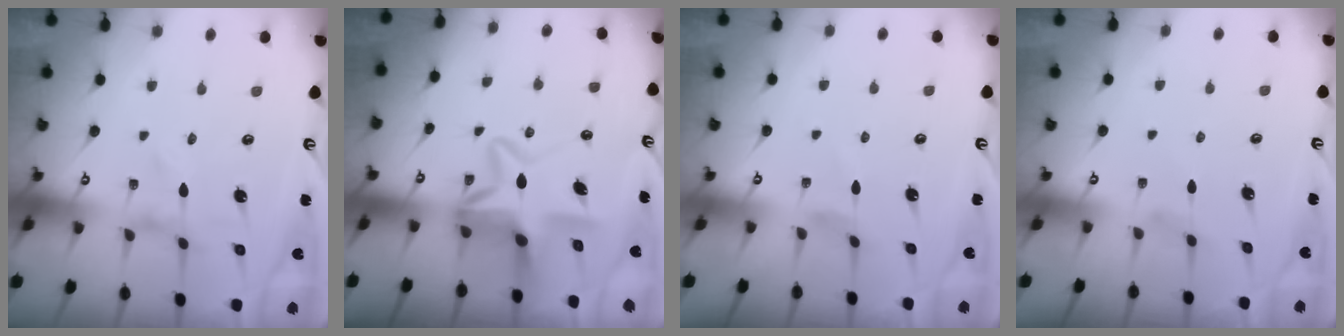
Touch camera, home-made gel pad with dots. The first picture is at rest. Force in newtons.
{"total": 9.8, "press": 9.6, "slide": 1.8}
{"total": 0.0}
{"total": 0.9, "press": 0.8, "slide": 0.4}